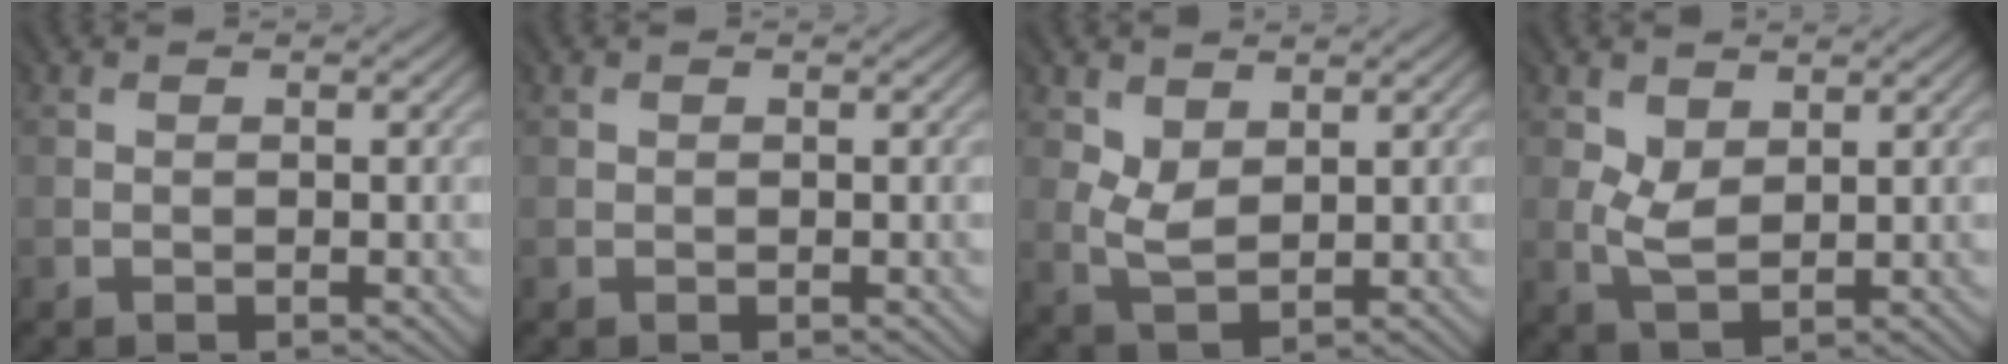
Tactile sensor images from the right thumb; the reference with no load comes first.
{"total": 0.0}
{"total": 3.3, "force": [1.6, 2.0, 2.0], "torque": [-0.054, -0.004, 0.038]}
{"total": 3.0, "force": [1.3, 1.9, 1.9], "torque": [-0.051, -0.003, 0.031]}